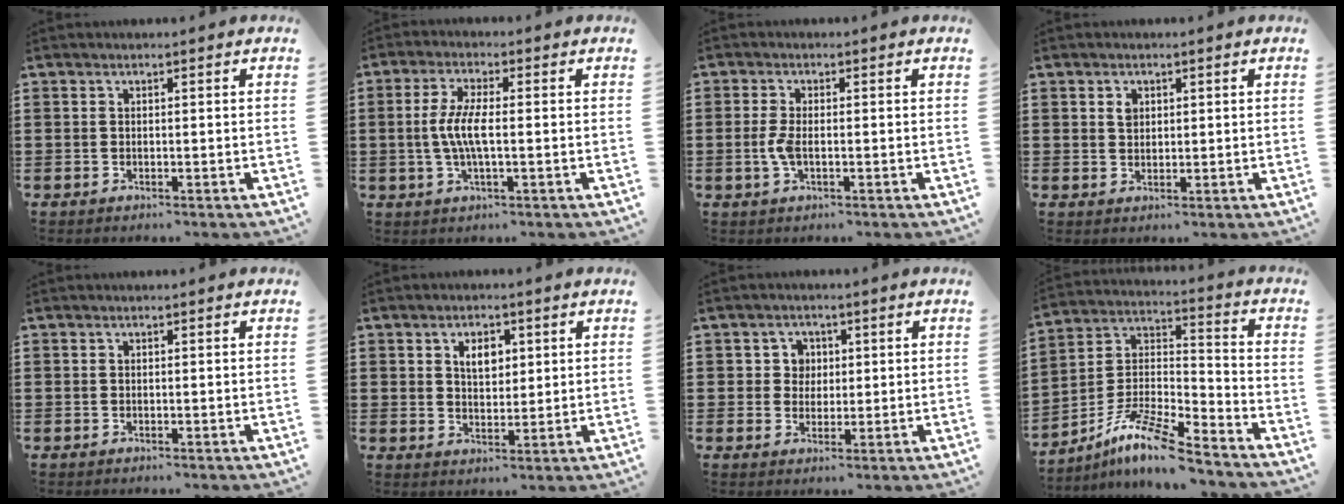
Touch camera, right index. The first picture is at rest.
{"total": 5.5, "force": [-0.6, 1.3, 5.3], "torque": [-0.123, -0.007, -0.021]}
{"total": 3.1, "force": [-0.6, 1.1, 2.8], "torque": [-0.072, -0.006, -0.017]}
{"total": 1.6, "force": [0.8, 1.1, 0.9], "torque": [-0.020, 0.003, 0.015]}
{"total": 0.0}
{"total": 3.9, "force": [1.5, 2.5, 2.6], "torque": [-0.045, 0.005, 0.022]}
{"total": 3.2, "force": [0.6, 3.0, 0.9], "torque": [-0.031, 0.009, 0.008]}
{"total": 9.9, "force": [-8.1, 1.2, 5.6], "torque": [-0.120, 0.003, -0.166]}